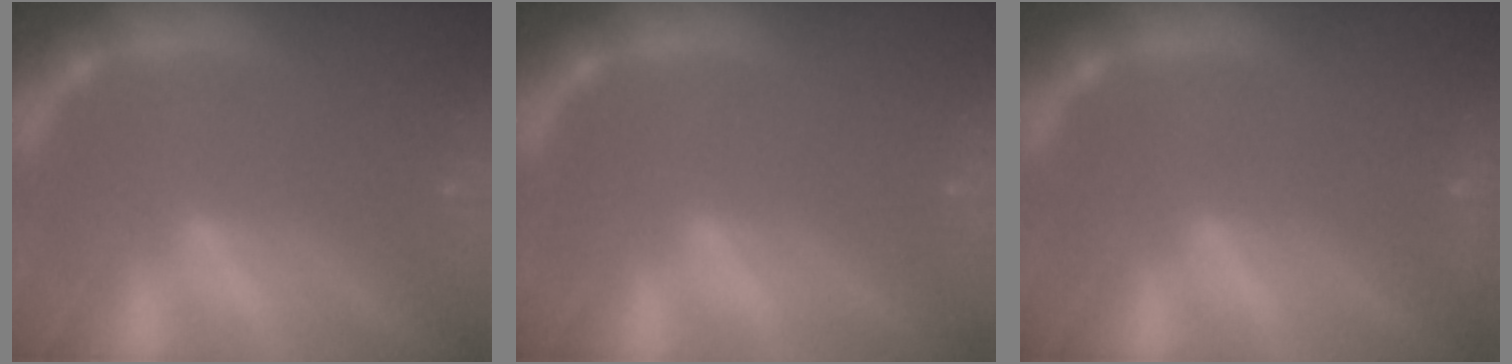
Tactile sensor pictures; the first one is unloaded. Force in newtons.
{"total": 0.0}
{"total": 0.9}